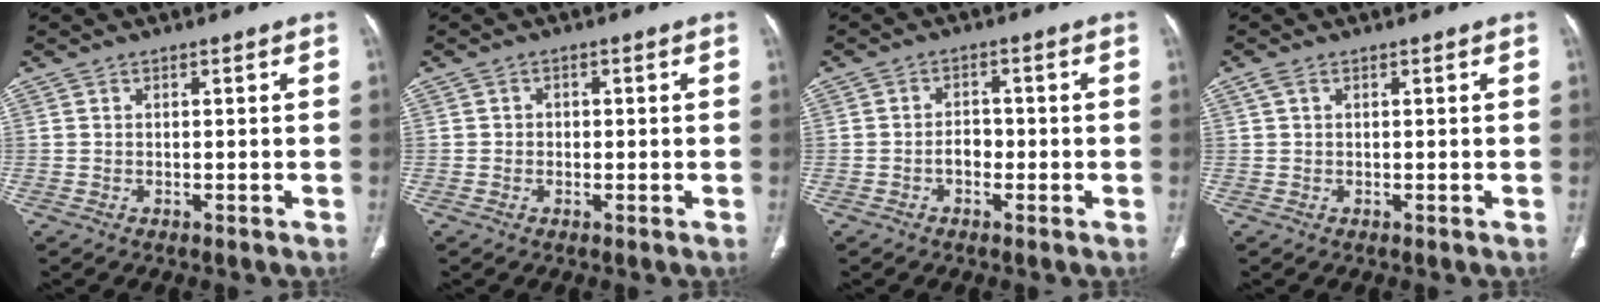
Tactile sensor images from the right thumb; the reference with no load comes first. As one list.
[{"total": 1.2, "force": [-0.1, 1.1, 0.4], "torque": [0.004, 0.005, -0.005]}, {"total": 2.7, "force": [-0.9, 1.9, 1.7], "torque": [-0.015, 0.015, -0.021]}, {"total": 1.2, "force": [0.5, 0.6, 1.0], "torque": [-0.030, 0.012, 0.013]}]